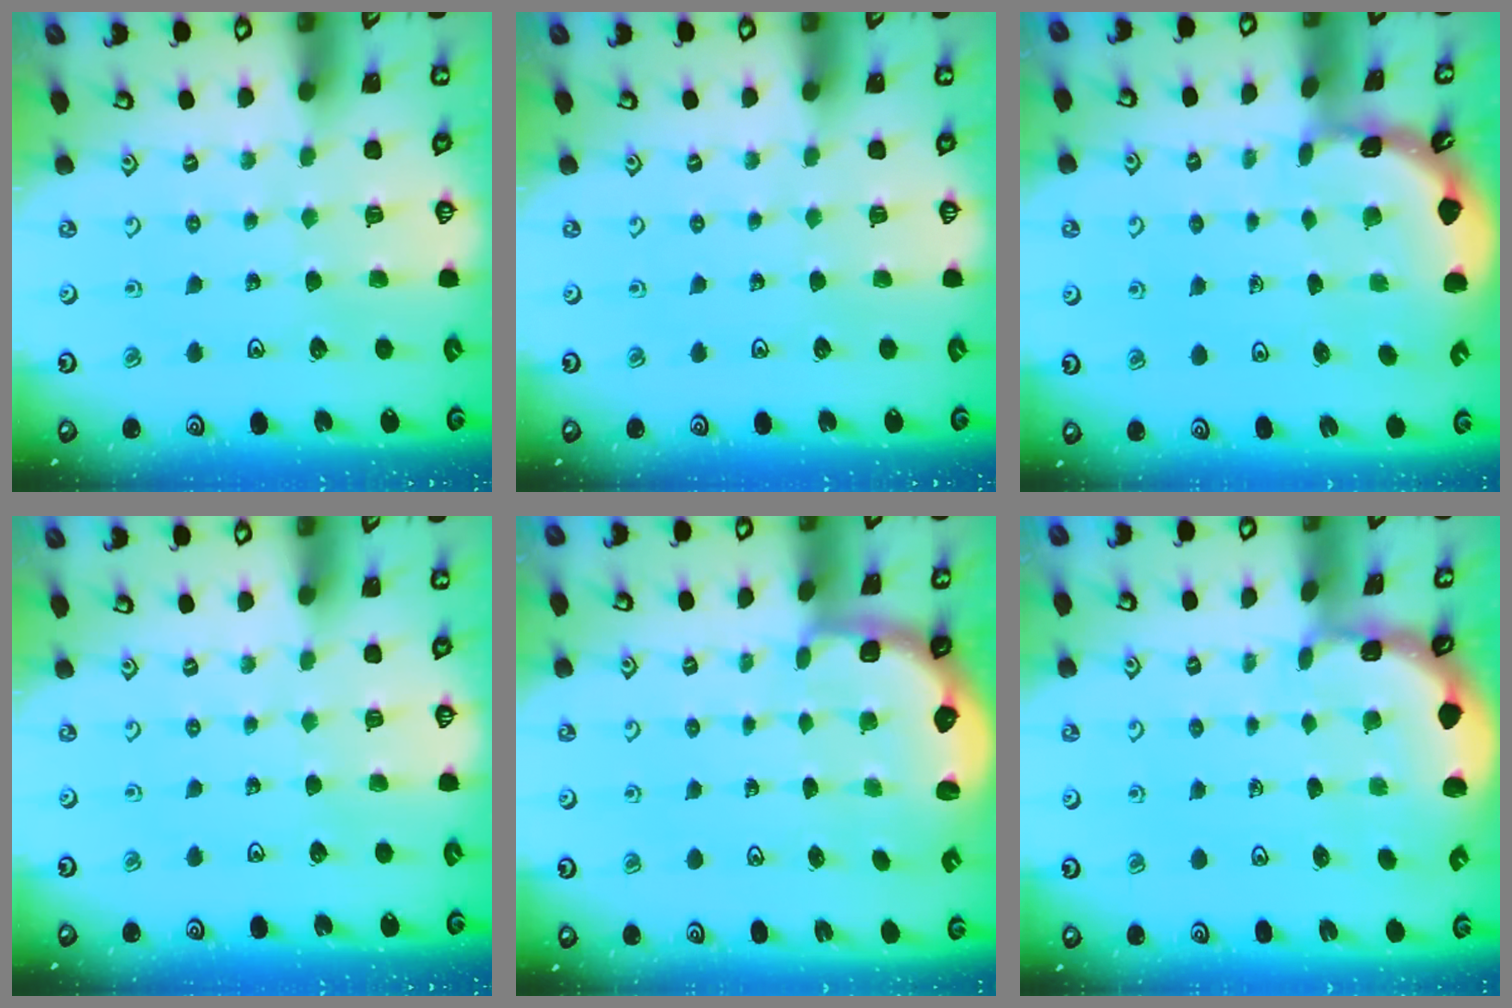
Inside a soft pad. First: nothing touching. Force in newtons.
{"total": 0.0}
{"total": 1.8, "press": 1.8, "slide": 0.1}
{"total": 0.0}
{"total": 2.6, "press": 2.0, "slide": 1.7}
{"total": 1.4, "press": 1.4, "slide": 0.1}